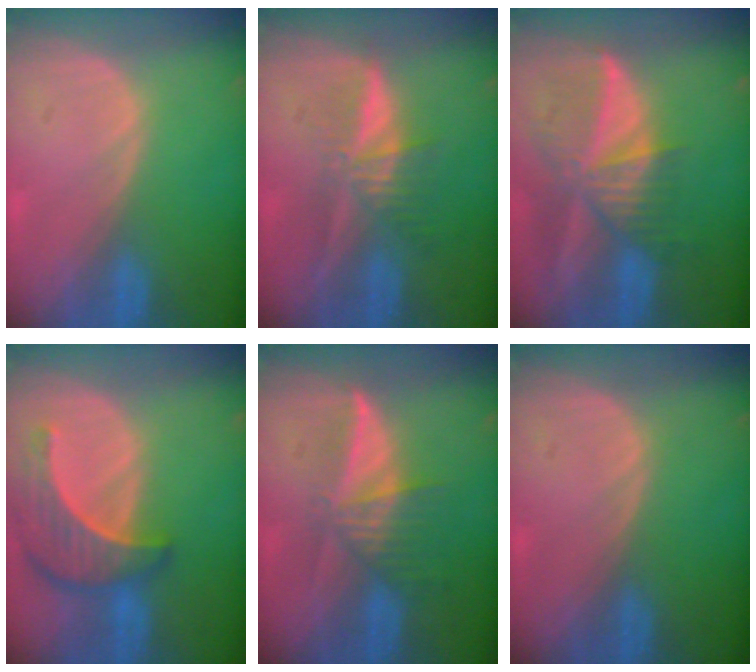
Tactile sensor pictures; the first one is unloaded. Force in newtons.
{"total": 5.8, "press": 5.4, "slide": 2.1}
{"total": 9.5, "press": 8.3, "slide": 4.6}
{"total": 8.1, "press": 7.6, "slide": 2.8}
{"total": 6.0, "press": 5.7, "slide": 1.9}
{"total": 0.0}